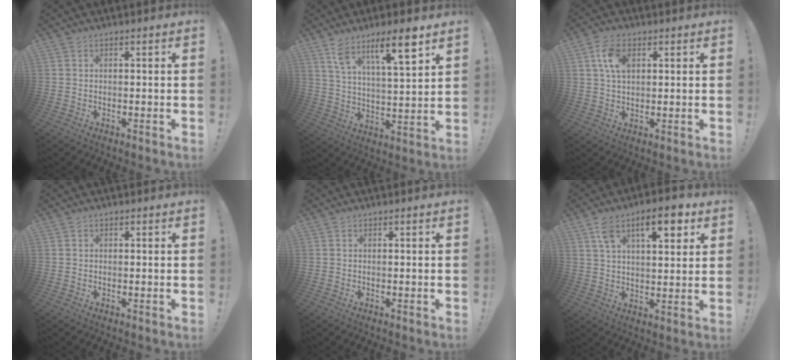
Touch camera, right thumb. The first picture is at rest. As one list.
[{"total": 12.8, "force": [8.5, 2.2, 9.4], "torque": [-0.148, -0.048, 0.134]}, {"total": 7.7, "force": [2.6, 4.8, 5.4], "torque": [-0.100, 0.002, 0.047]}, {"total": 0.0}, {"total": 0.0}, {"total": 12.8, "force": [6.4, 5.5, 9.6], "torque": [-0.136, -0.014, 0.105]}]